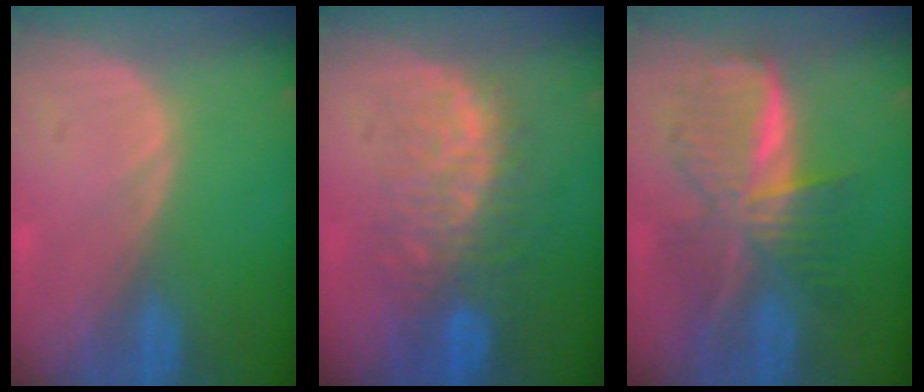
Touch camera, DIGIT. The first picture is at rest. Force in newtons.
{"total": 9.7, "press": 8.5, "slide": 4.7}
{"total": 9.3, "press": 9.3, "slide": 0.7}